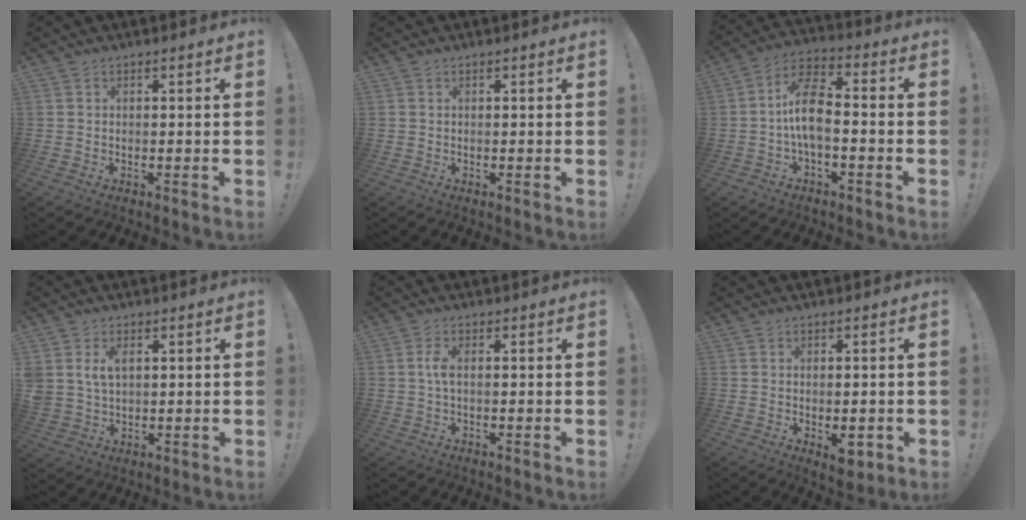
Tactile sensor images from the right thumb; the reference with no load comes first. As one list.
[{"total": 0.0}, {"total": 11.0, "force": [-1.7, 5.7, 9.2], "torque": [-0.177, 0.011, -0.031]}, {"total": 5.5, "force": [2.2, 3.7, 3.3], "torque": [-0.070, -0.004, 0.039]}, {"total": 3.2, "force": [0.1, 1.1, 3.0], "torque": [-0.050, 0.003, 0.000]}, {"total": 4.7, "force": [-1.2, 2.6, 3.7], "torque": [-0.040, 0.003, -0.015]}]